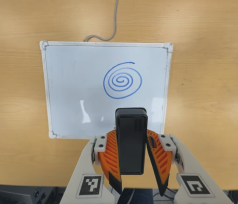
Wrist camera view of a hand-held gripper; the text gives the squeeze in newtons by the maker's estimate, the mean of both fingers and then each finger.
{"total": 7.1, "left": 6.1, "right": 8.1}